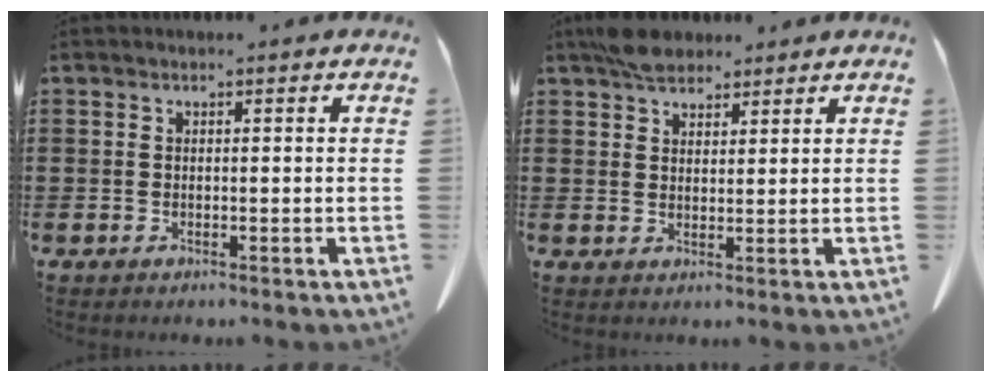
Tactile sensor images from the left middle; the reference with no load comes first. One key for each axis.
{"total": 4.4, "fx": 3.8, "fy": 1.5, "fz": 1.4, "tx": -0.029, "ty": -0.003, "tz": 0.073}